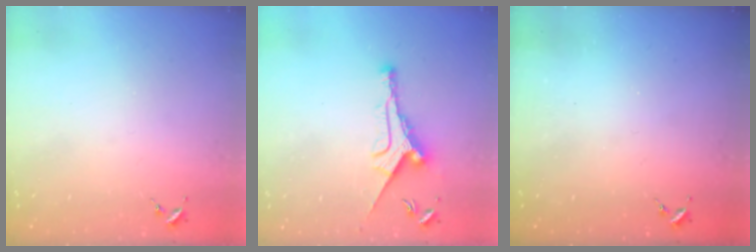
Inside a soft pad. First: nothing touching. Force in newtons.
{"total": 10.3, "press": 10.3, "slide": 0.2}
{"total": 0.0}